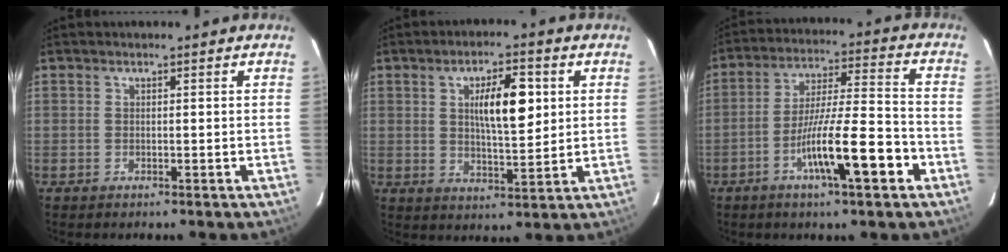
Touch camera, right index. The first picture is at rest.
{"total": 8.9, "force": [2.2, 2.5, 8.2], "torque": [-0.135, 0.007, 0.041]}
{"total": 12.9, "force": [-5.7, 1.1, 11.5], "torque": [-0.198, 0.002, -0.097]}